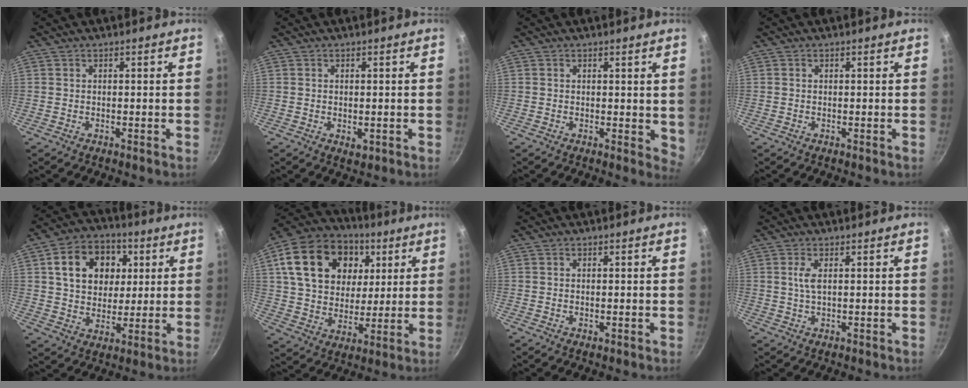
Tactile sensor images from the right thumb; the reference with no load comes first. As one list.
[{"total": 2.0, "force": [-0.3, 1.2, 1.6], "torque": [-0.023, -0.005, -0.002]}, {"total": 1.6, "force": [0.5, 0.9, 1.2], "torque": [-0.011, -0.001, 0.007]}, {"total": 0.0}, {"total": 15.2, "force": [4.1, 11.9, 8.5], "torque": [-0.113, 0.007, 0.062]}, {"total": 23.5, "force": [7.4, 17.4, 13.9], "torque": [-0.230, 0.005, 0.125]}, {"total": 0.8, "force": [-0.1, 0.3, 0.7], "torque": [-0.009, 0.001, -0.002]}, {"total": 2.4, "force": [0.5, 0.8, 2.2], "torque": [-0.049, 0.000, 0.012]}]